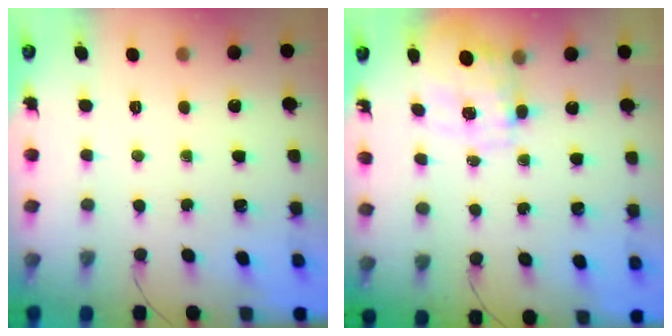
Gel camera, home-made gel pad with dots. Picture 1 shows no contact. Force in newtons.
{"total": 3.5, "press": 3.4, "slide": 1.1}